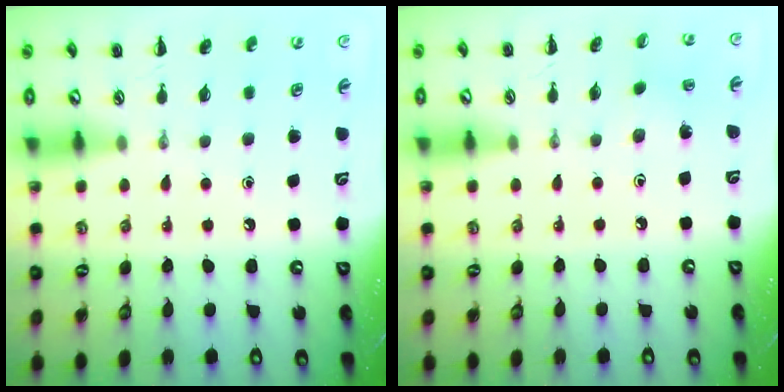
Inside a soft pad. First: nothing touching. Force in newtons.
{"total": 1.3, "press": 1.2, "slide": 0.6}